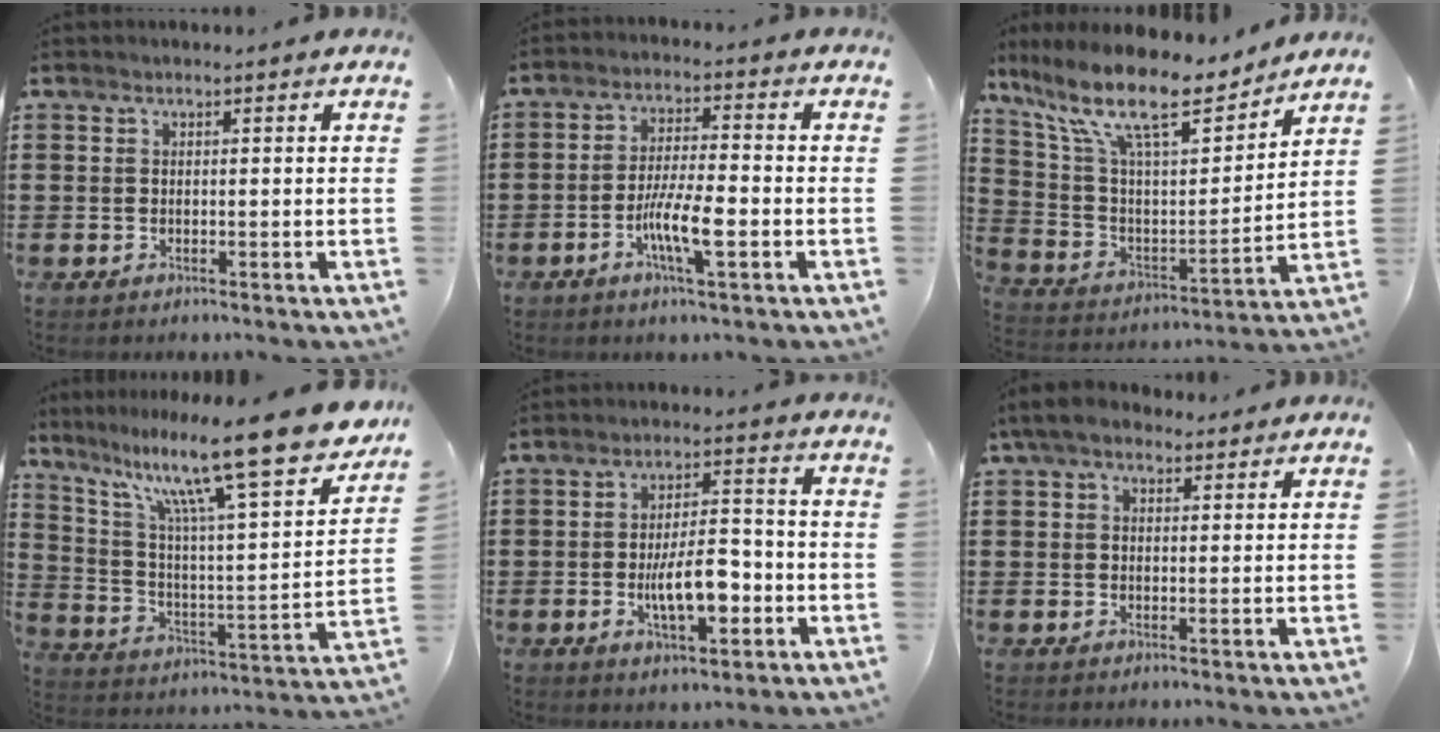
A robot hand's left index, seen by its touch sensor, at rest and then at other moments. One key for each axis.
{"total": 7.7, "fx": -2.8, "fy": 1.6, "fz": 7.0, "tx": -0.140, "ty": -0.008, "tz": -0.054}
{"total": 14.5, "fx": 10.8, "fy": 3.6, "fz": 9.0, "tx": -0.213, "ty": -0.062, "tz": 0.181}
{"total": 16.4, "fx": 12.4, "fy": 1.3, "fz": 10.6, "tx": -0.216, "ty": -0.081, "tz": 0.199}
{"total": 9.2, "fx": -2.6, "fy": 3.7, "fz": 8.0, "tx": -0.136, "ty": -0.005, "tz": -0.051}
{"total": 4.0, "fx": 2.5, "fy": 2.4, "fz": 2.0, "tx": -0.049, "ty": 0.010, "tz": 0.046}